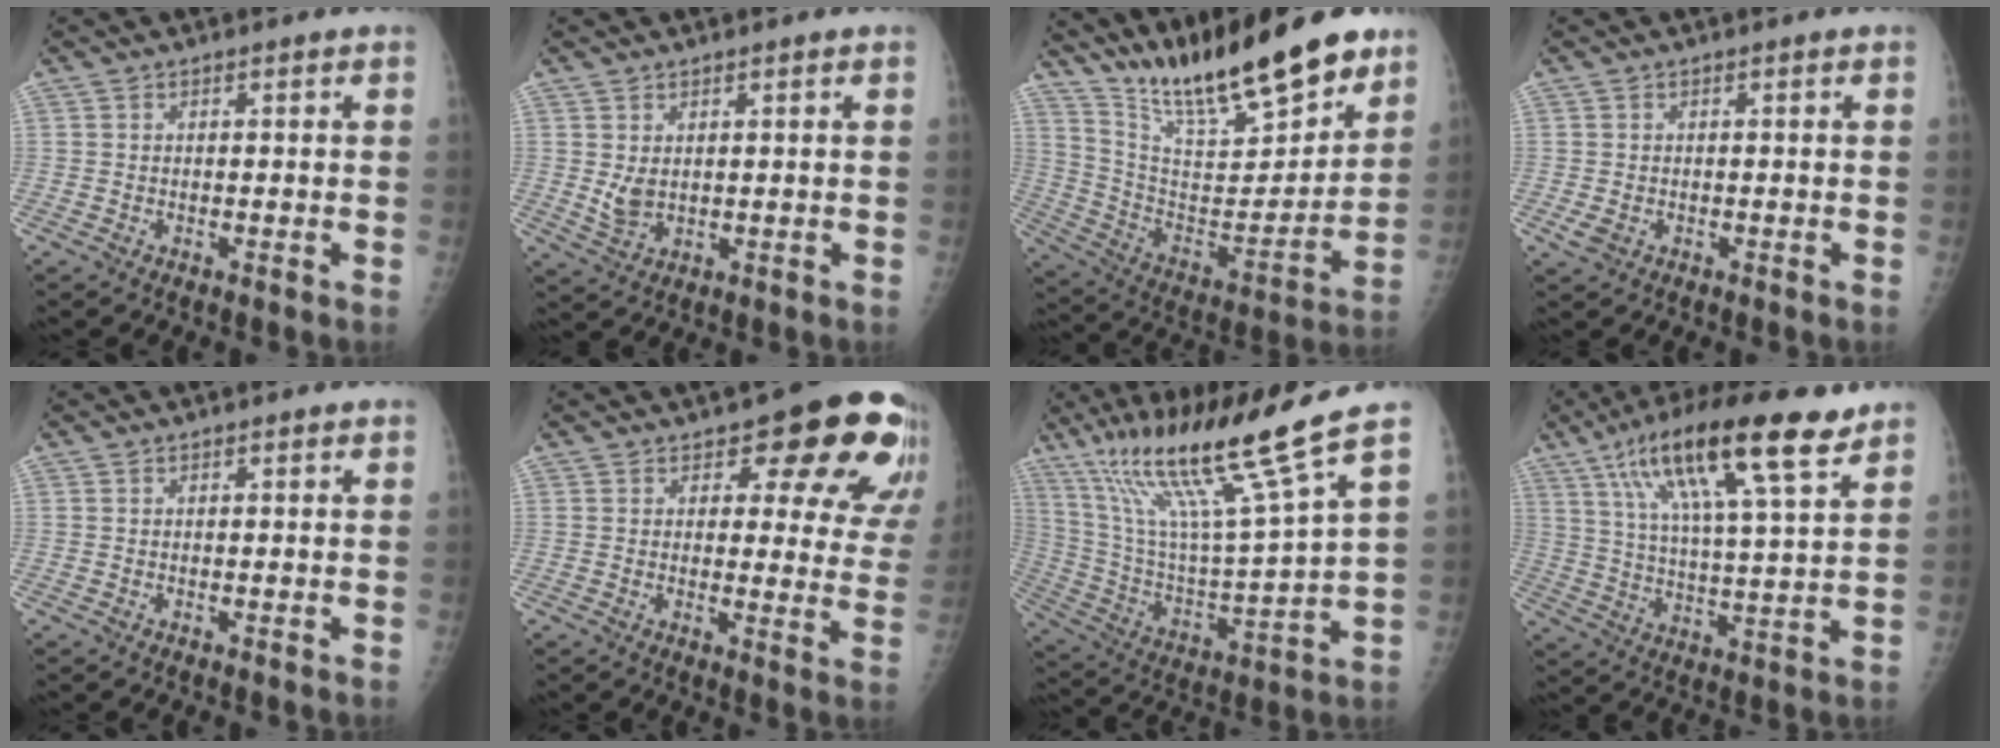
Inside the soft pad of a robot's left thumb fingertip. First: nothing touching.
{"total": 3.6, "force": [0.9, 2.3, 2.6], "torque": [-0.042, -0.014, 0.025]}
{"total": 23.6, "force": [18.8, 5.6, 13.2], "torque": [-0.180, -0.097, 0.323]}
{"total": 2.0, "force": [-0.5, 1.5, 1.2], "torque": [-0.022, -0.003, -0.004]}
{"total": 0.6, "force": [0.4, 0.2, 0.3], "torque": [-0.004, -0.001, 0.005]}
{"total": 16.3, "force": [9.6, 7.1, 11.0], "torque": [-0.077, -0.044, 0.103]}
{"total": 21.5, "force": [14.1, 0.2, 16.2], "torque": [-0.274, -0.060, 0.260]}
{"total": 20.7, "force": [11.9, 4.5, 16.3], "torque": [-0.273, -0.020, 0.207]}